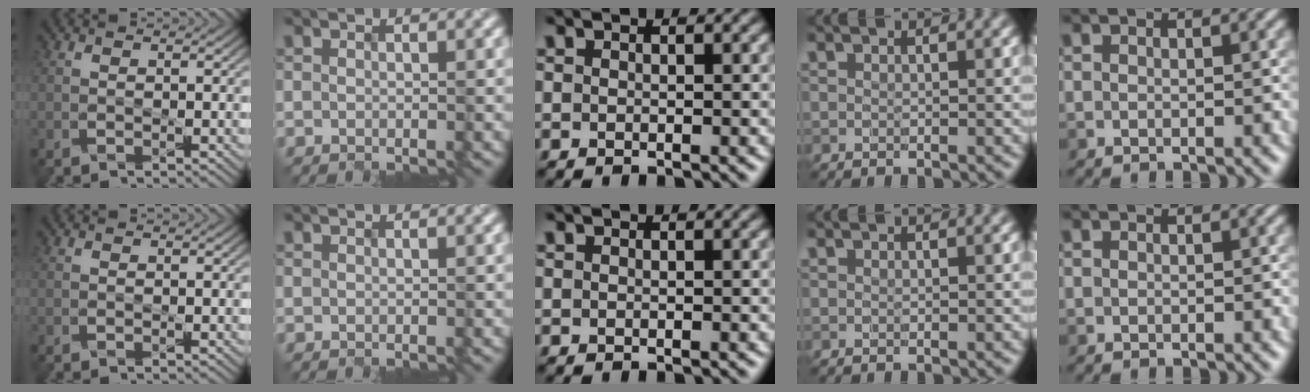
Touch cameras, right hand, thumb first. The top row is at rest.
{}